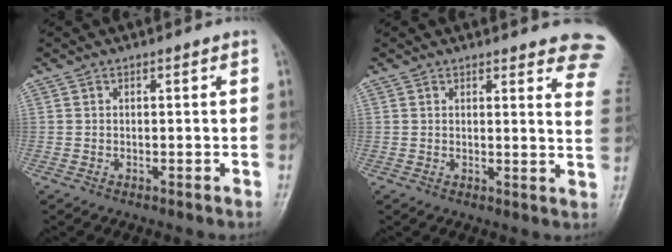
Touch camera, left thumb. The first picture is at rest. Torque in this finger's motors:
{"motor_torque": [2.37, 1.23, 1.32, -1.45, 0.02]}